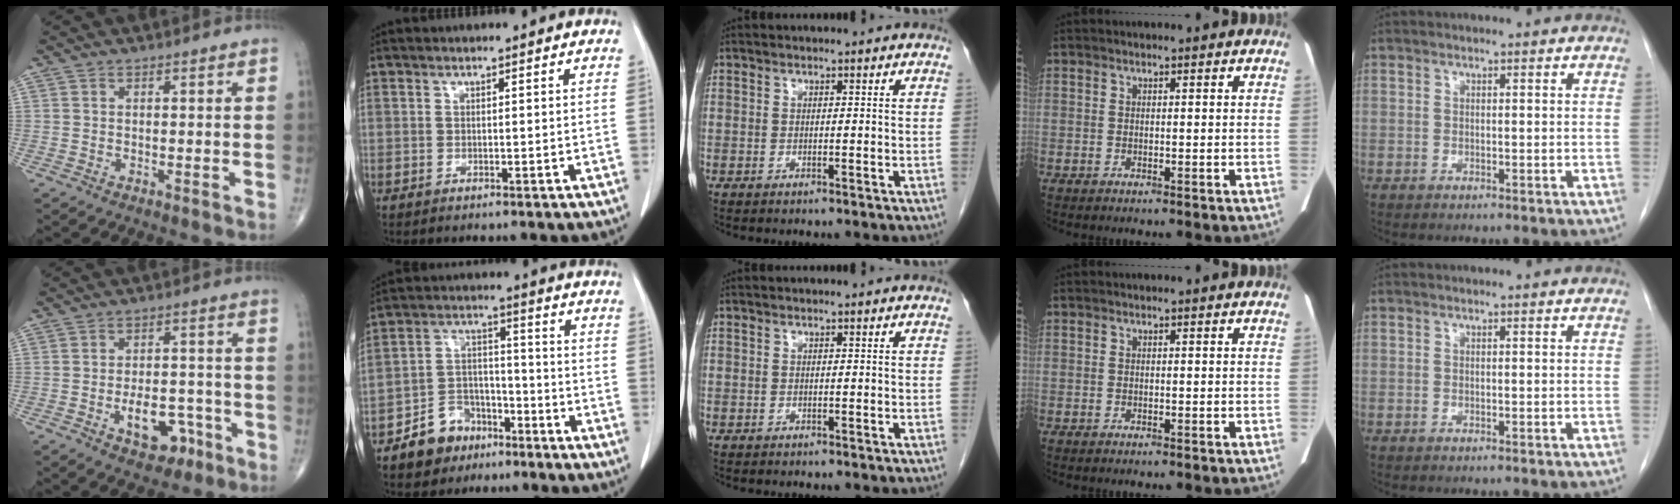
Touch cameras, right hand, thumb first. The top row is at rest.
{"thumb": {"total": 8.8, "force": [-3.7, 5.3, 6.0], "torque": [-0.063, 0.030, -0.049]}, "index": {"total": 8.6, "force": [-5.5, 6.1, 2.3], "torque": [-0.041, 0.021, -0.091]}}